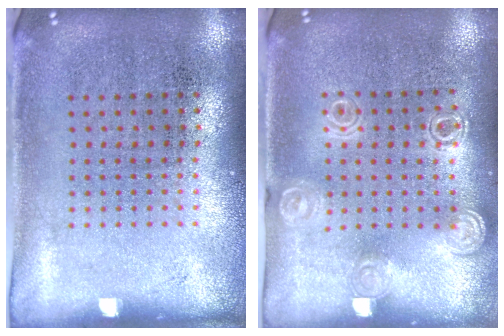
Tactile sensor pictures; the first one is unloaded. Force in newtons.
{"total": 1.3, "press": 1.2, "slide": 0.3}